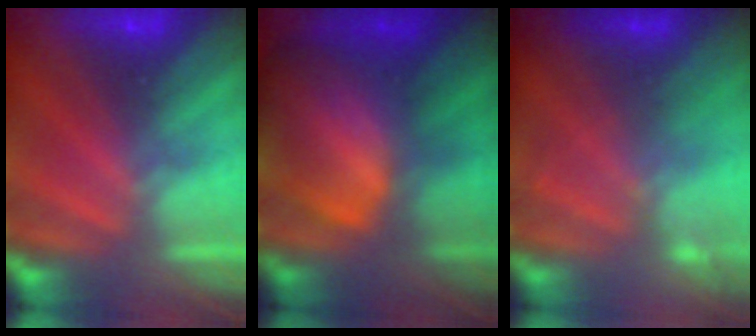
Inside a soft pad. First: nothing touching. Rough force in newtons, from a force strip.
{"total": 8.6}
{"total": 2.3}